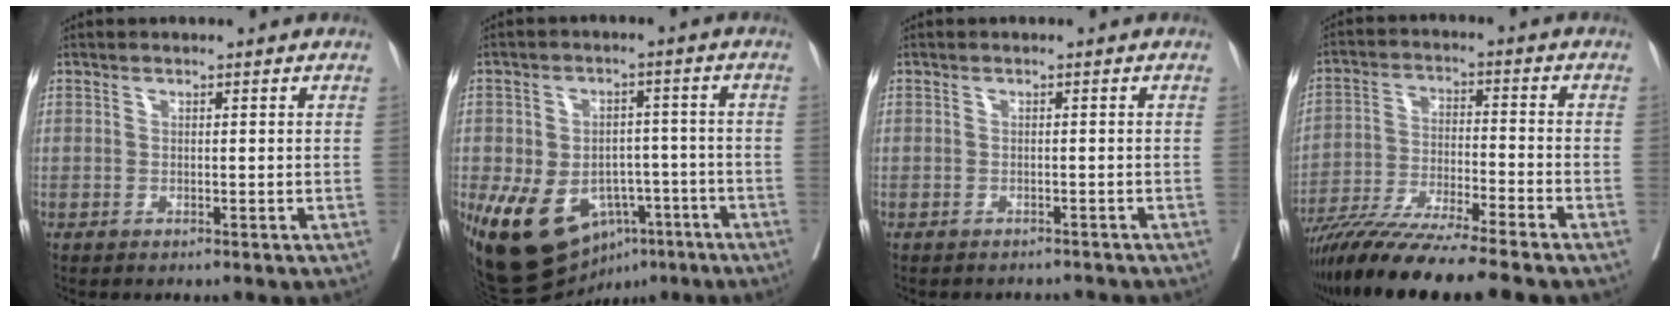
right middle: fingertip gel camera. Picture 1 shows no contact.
{"total": 16.4, "force": [-7.6, 10.7, 9.8], "torque": [-0.181, 0.010, -0.103]}
{"total": 3.6, "force": [-3.4, 1.0, 0.3], "torque": [0.003, -0.003, -0.042]}
{"total": 13.3, "force": [-11.1, -0.8, 7.2], "torque": [-0.120, -0.030, -0.192]}